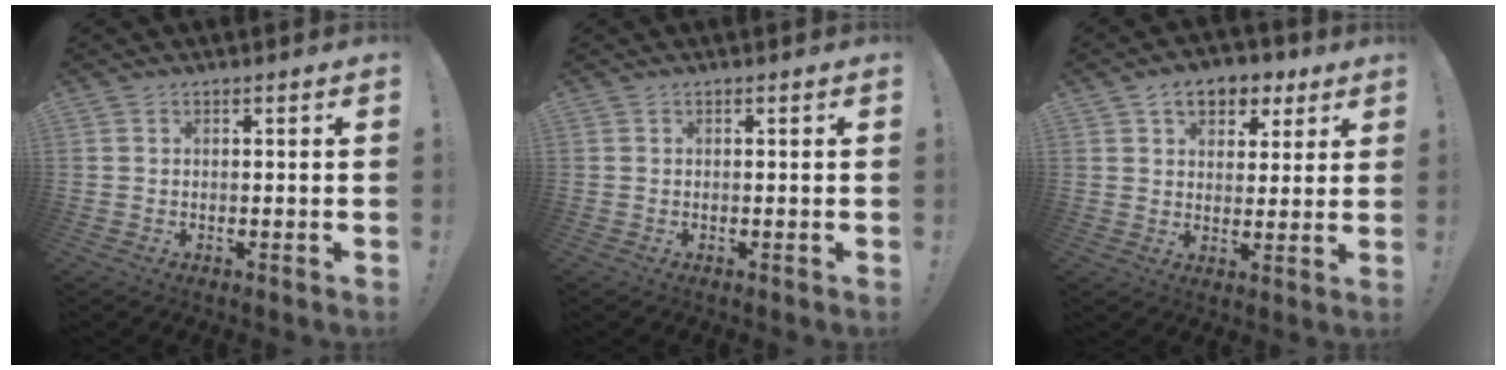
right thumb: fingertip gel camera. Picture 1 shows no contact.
{"total": 0.0}
{"total": 8.9, "force": [4.6, 6.2, 4.4], "torque": [-0.057, -0.018, 0.085]}